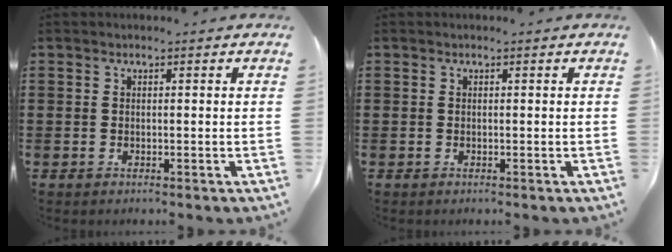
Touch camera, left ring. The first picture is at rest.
{"total": 0.0}